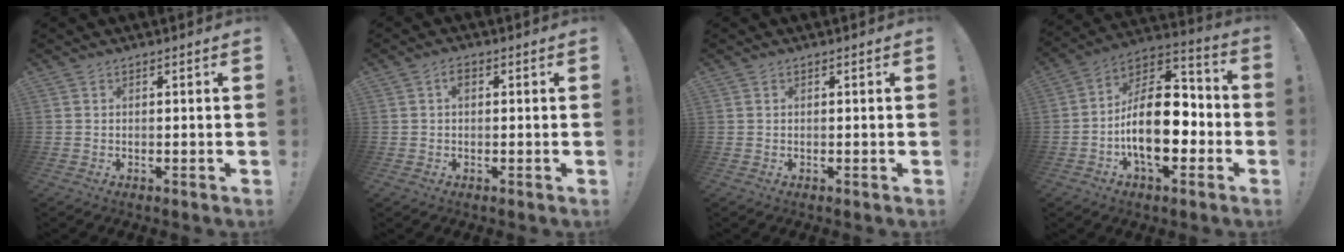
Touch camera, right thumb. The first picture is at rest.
{"total": 1.9, "force": [0.4, 1.2, 1.5], "torque": [-0.022, 0.005, 0.004]}
{"total": 0.0}
{"total": 21.4, "force": [-4.1, 12.0, 17.3], "torque": [-0.294, 0.016, -0.063]}